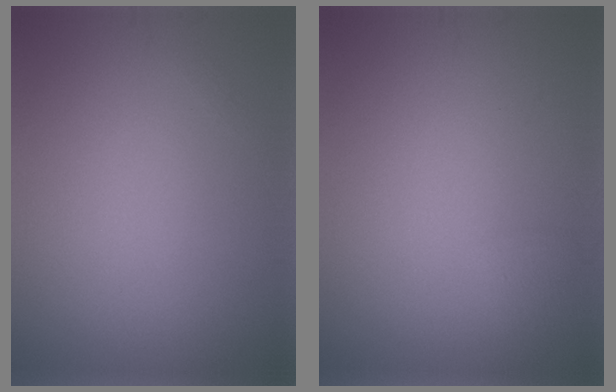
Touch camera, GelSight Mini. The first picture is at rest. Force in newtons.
{"total": 0.7, "press": 0.7, "slide": 0.1}